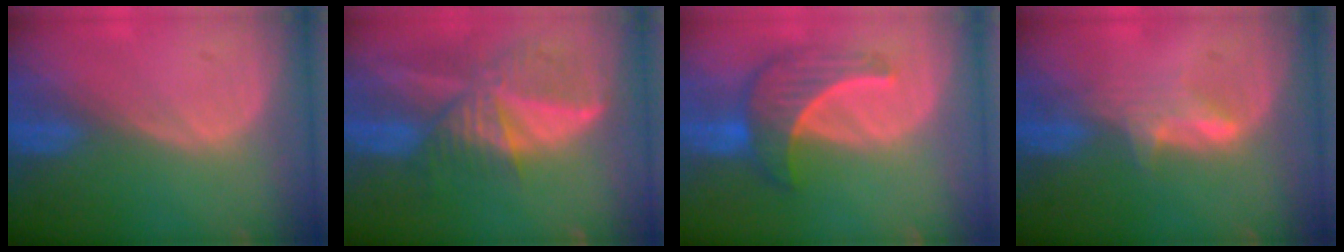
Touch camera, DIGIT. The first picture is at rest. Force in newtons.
{"total": 9.4, "press": 8.3, "slide": 4.6}
{"total": 7.0, "press": 6.9, "slide": 1.4}
{"total": 2.9, "press": 2.9, "slide": 0.4}